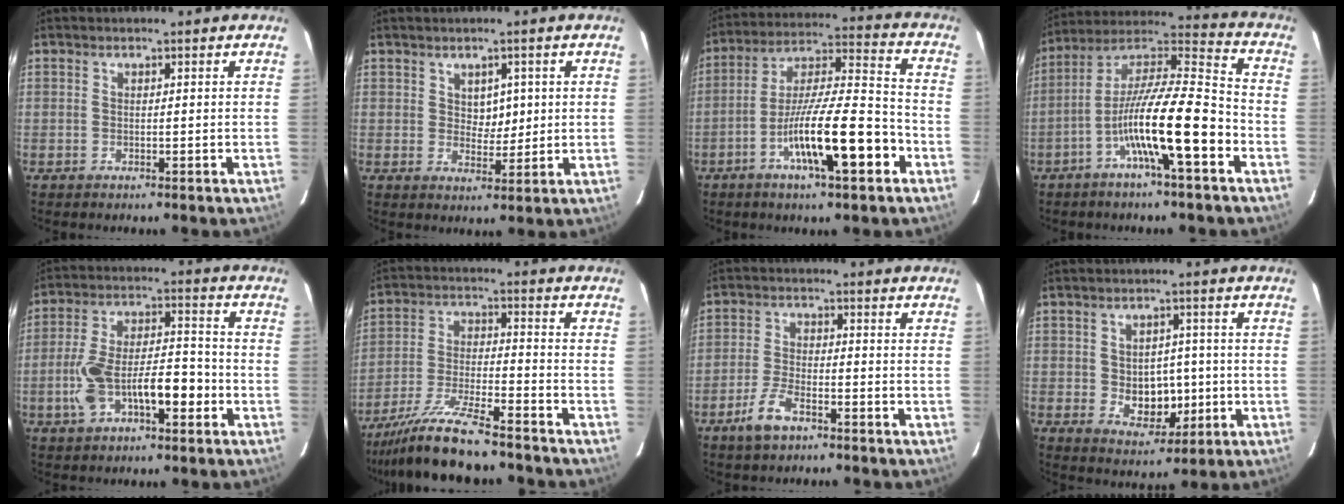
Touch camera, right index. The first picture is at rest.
{"total": 3.7, "force": [1.1, 2.4, 2.6], "torque": [-0.032, -0.001, 0.022]}
{"total": 15.6, "force": [-6.5, 1.9, 14.0], "torque": [-0.247, 0.000, -0.110]}
{"total": 15.4, "force": [-6.0, 1.1, 14.1], "torque": [-0.257, 0.011, -0.108]}
{"total": 11.9, "force": [-3.7, 4.4, 10.4], "torque": [-0.200, 0.026, -0.062]}
{"total": 12.0, "force": [-10.3, 0.9, 6.2], "torque": [-0.114, -0.016, -0.183]}
{"total": 5.1, "force": [-3.4, 1.7, 3.4], "torque": [-0.078, -0.003, -0.063]}
{"total": 7.0, "force": [-0.7, 4.8, 5.1], "torque": [-0.071, 0.004, 0.001]}